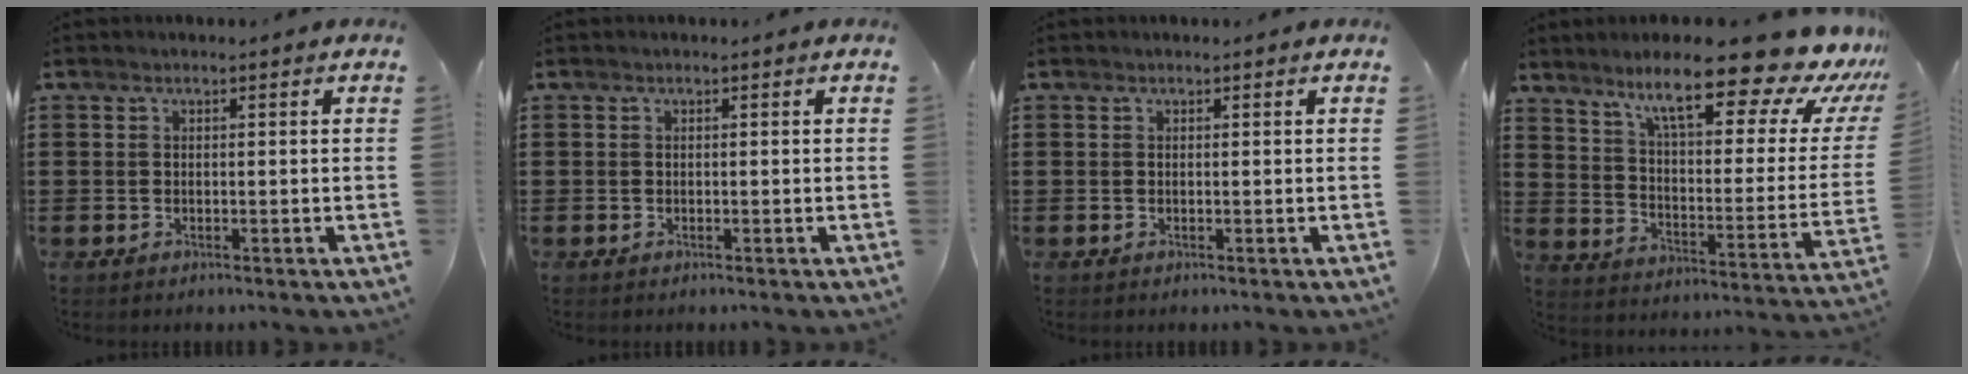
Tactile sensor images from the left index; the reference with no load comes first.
{"total": 0.0}
{"total": 0.0}
{"total": 16.6, "force": [12.2, 2.5, 11.0], "torque": [-0.191, -0.083, 0.196]}